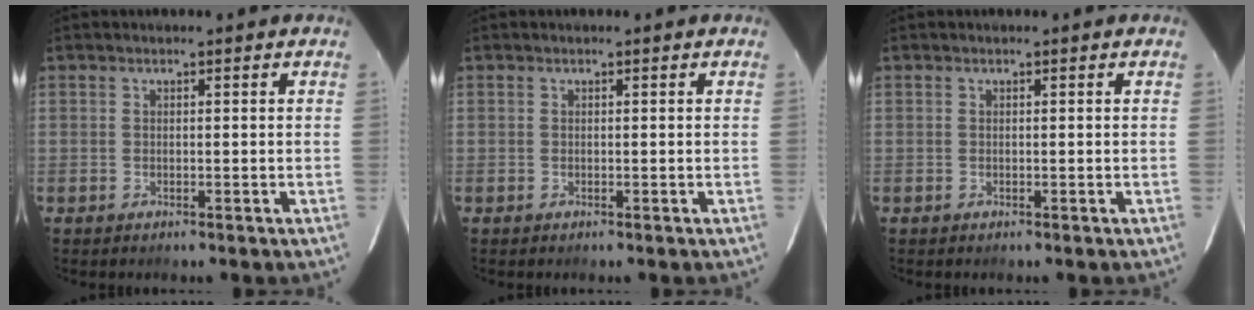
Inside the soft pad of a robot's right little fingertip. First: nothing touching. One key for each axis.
{"total": 0.0}
{"total": 0.0}